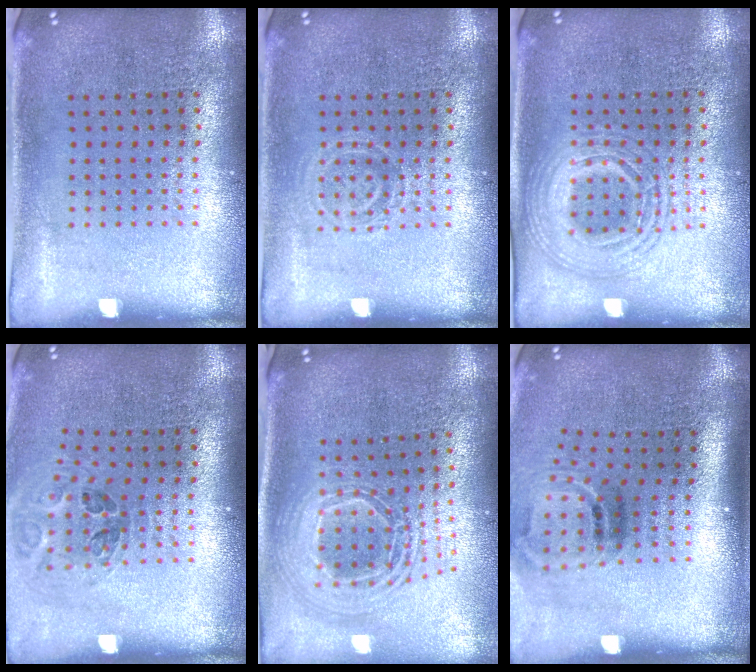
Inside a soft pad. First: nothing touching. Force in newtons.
{"total": 1.2, "press": 1.2, "slide": 0.3}
{"total": 2.1, "press": 2.0, "slide": 0.3}
{"total": 1.2, "press": 1.1, "slide": 0.4}
{"total": 2.3, "press": 1.8, "slide": 1.5}
{"total": 1.9, "press": 1.2, "slide": 1.5}